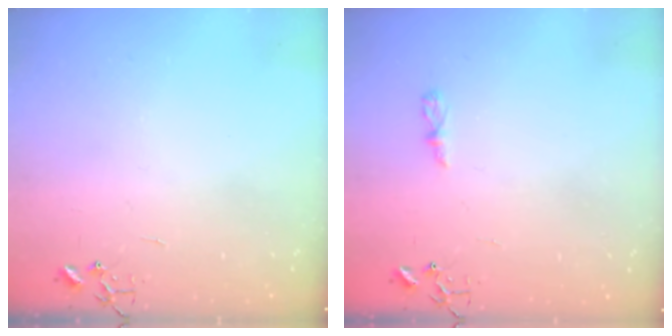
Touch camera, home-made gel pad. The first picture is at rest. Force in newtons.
{"total": 4.4, "press": 4.4, "slide": 0.6}